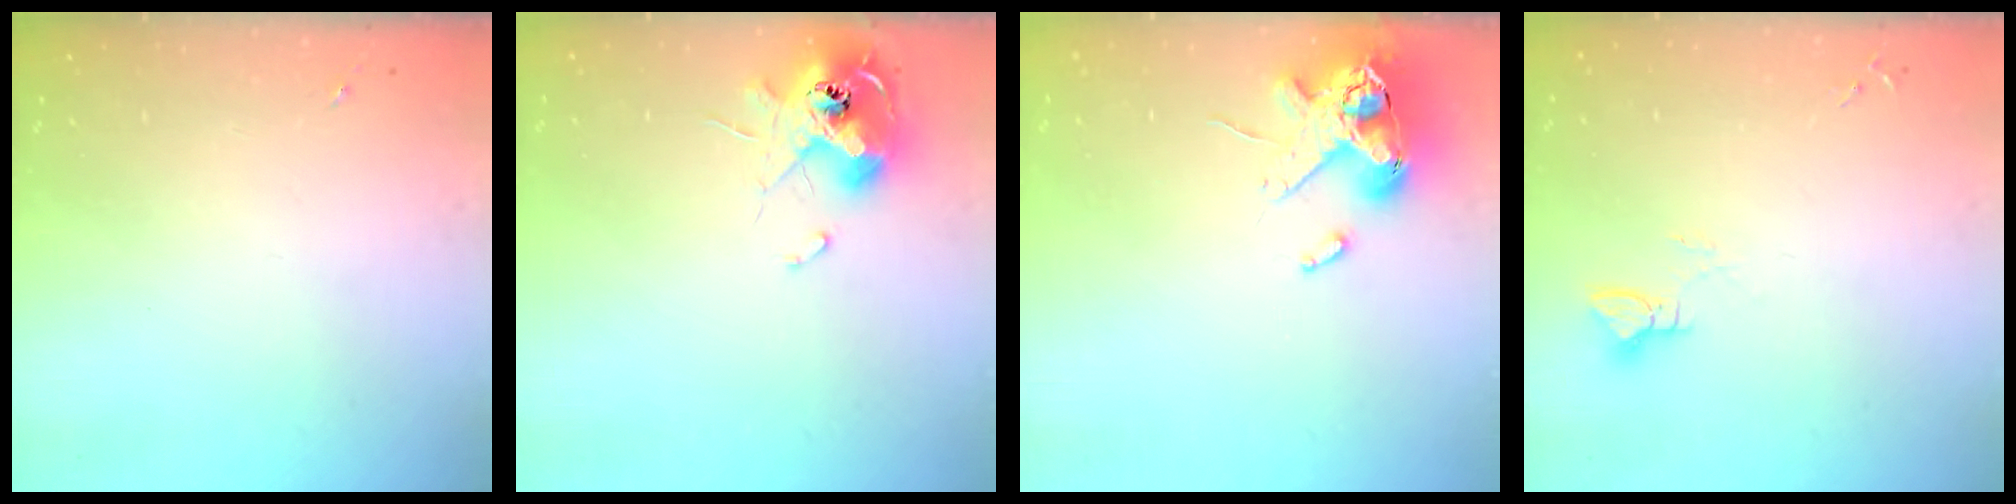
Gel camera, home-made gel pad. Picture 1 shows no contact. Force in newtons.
{"total": 12.8, "press": 12.8, "slide": 1.5}
{"total": 12.3, "press": 12.1, "slide": 1.9}
{"total": 3.0, "press": 3.0, "slide": 0.3}